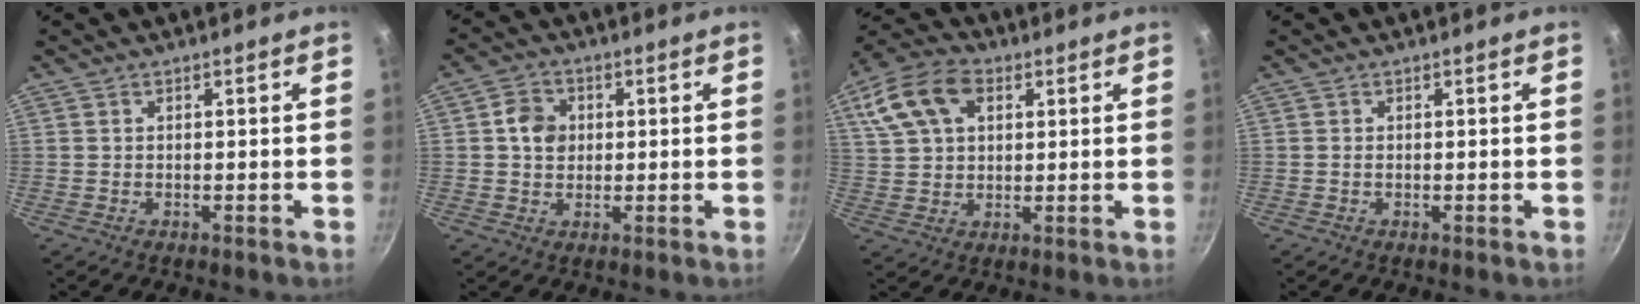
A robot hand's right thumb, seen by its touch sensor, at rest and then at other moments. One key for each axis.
{"total": 5.3, "fx": 0.8, "fy": 4.5, "fz": 2.8, "tx": -0.028, "ty": 0.008, "tz": 0.006}
{"total": 12.9, "fx": 4.7, "fy": 8.6, "fz": 8.4, "tx": -0.152, "ty": 0.013, "tz": 0.078}
{"total": 0.5, "fx": -0.1, "fy": 0.3, "fz": 0.4, "tx": -0.007, "ty": 0.001, "tz": -0.003}